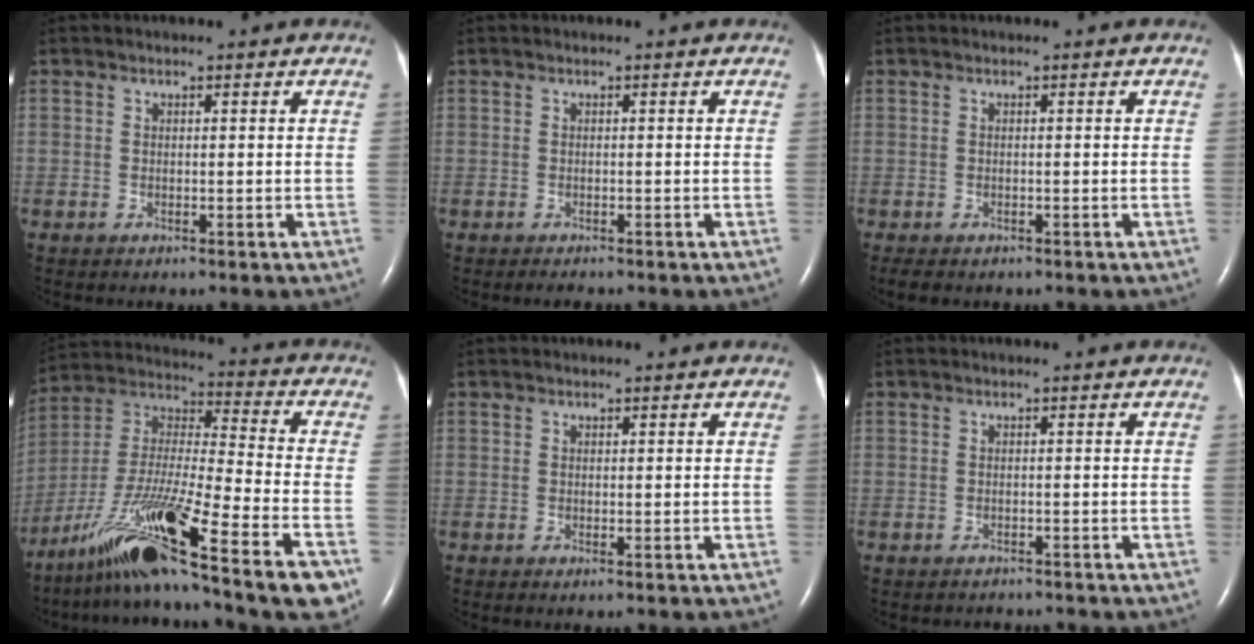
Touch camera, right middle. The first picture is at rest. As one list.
[{"total": 0.8, "force": [-0.7, 0.1, 0.3], "torque": [-0.006, -0.003, -0.009]}, {"total": 2.5, "force": [-1.9, 1.0, 1.2], "torque": [-0.022, -0.006, -0.022]}, {"total": 25.0, "force": [-15.6, 1.0, 19.4], "torque": [-0.329, -0.034, -0.274]}, {"total": 0.0}, {"total": 1.6, "force": [-1.5, 0.6, -0.2], "torque": [0.000, -0.002, -0.022]}]